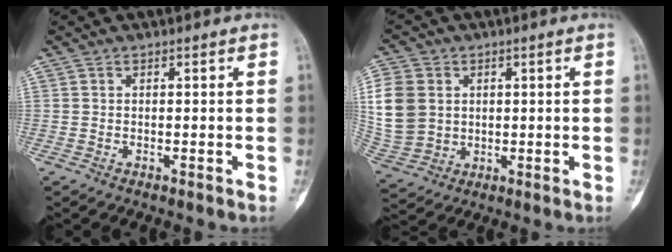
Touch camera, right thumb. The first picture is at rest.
{"total": 12.5, "force": [2.2, 10.2, 6.8], "torque": [-0.143, -0.001, 0.055]}